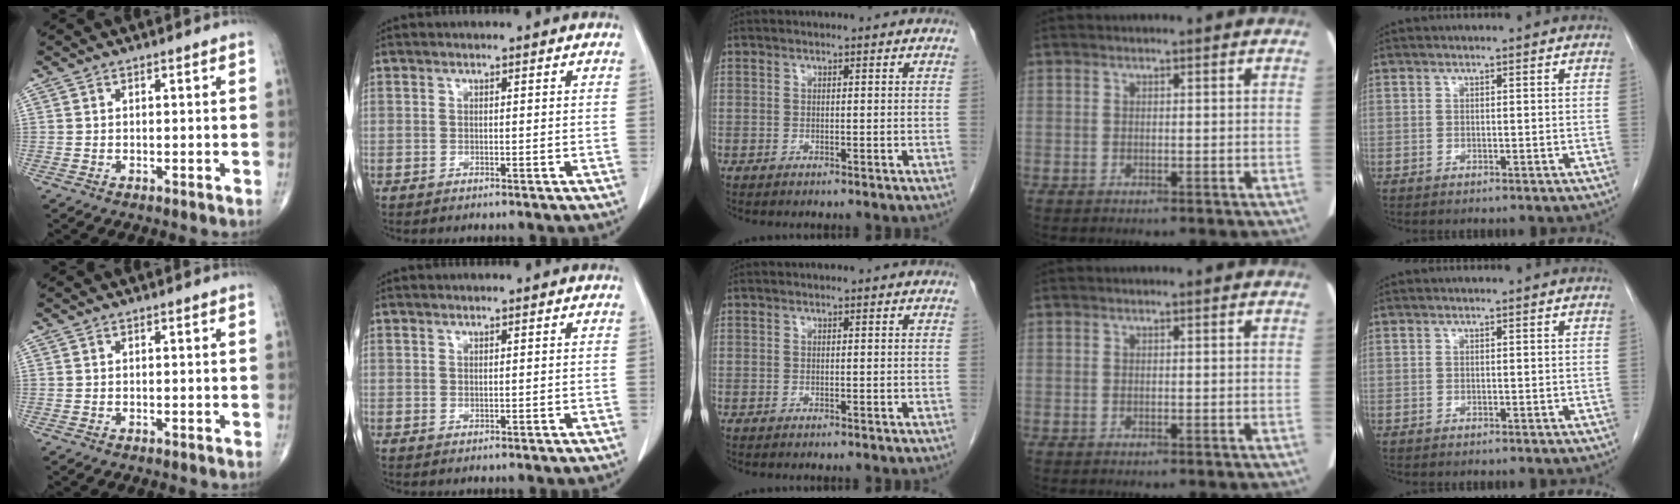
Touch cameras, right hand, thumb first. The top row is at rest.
{}